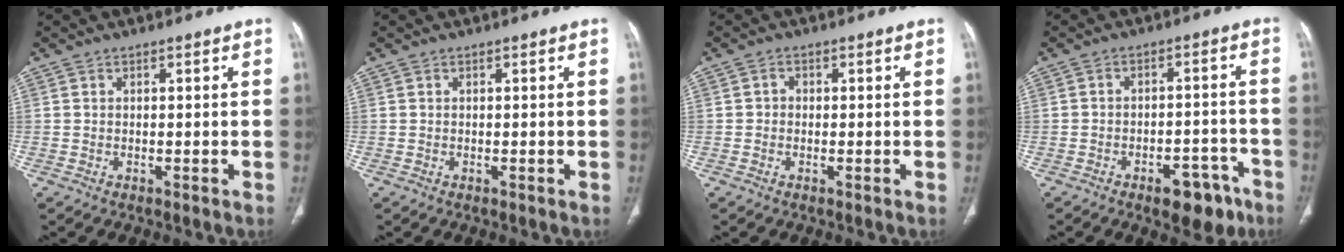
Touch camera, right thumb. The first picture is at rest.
{"total": 0.0}
{"total": 1.2, "force": [-0.1, 1.1, 0.5], "torque": [-0.001, 0.004, -0.004]}
{"total": 8.7, "force": [-5.4, 4.2, 5.3], "torque": [-0.047, 0.037, -0.068]}